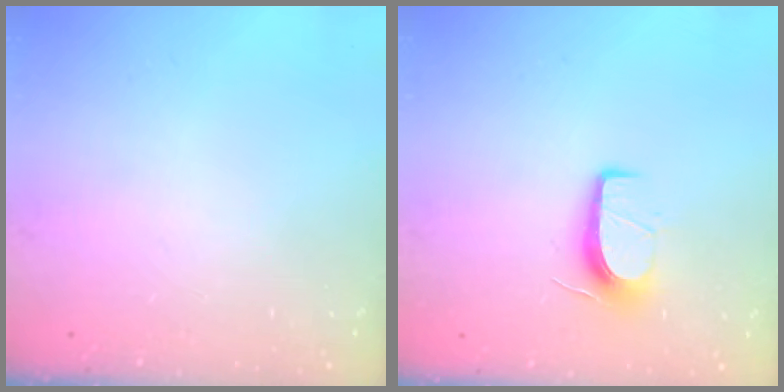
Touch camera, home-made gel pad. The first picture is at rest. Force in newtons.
{"total": 8.0, "press": 7.9, "slide": 1.0}